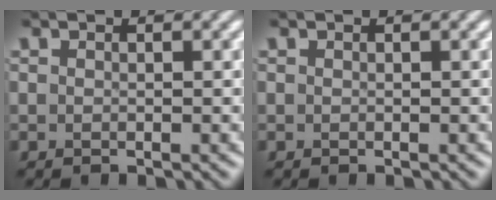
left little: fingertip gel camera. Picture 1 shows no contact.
{"total": 0.0}